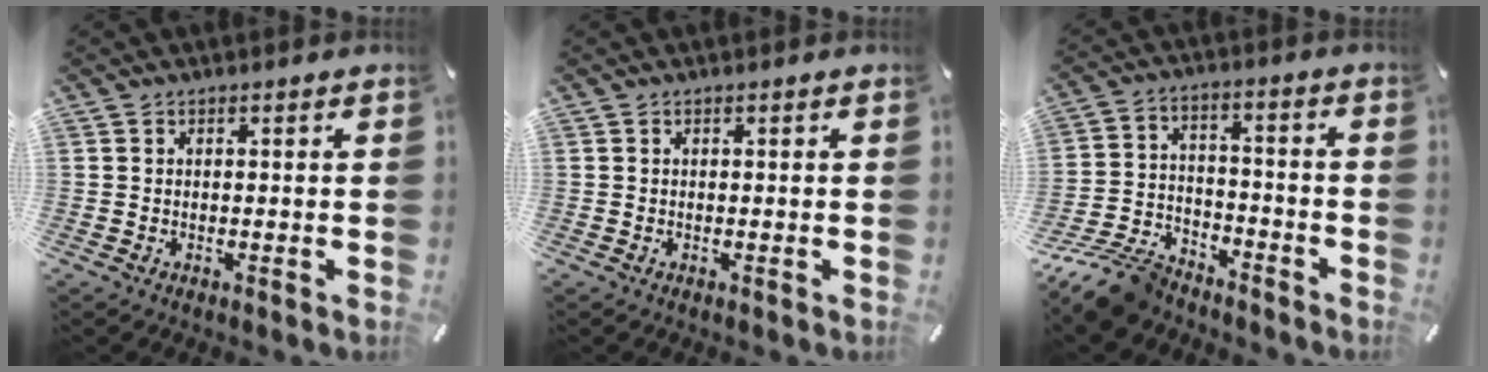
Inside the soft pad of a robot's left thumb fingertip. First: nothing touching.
{"total": 0.0}
{"total": 12.2, "force": [-10.3, 4.9, 4.4], "torque": [-0.076, 0.059, -0.194]}